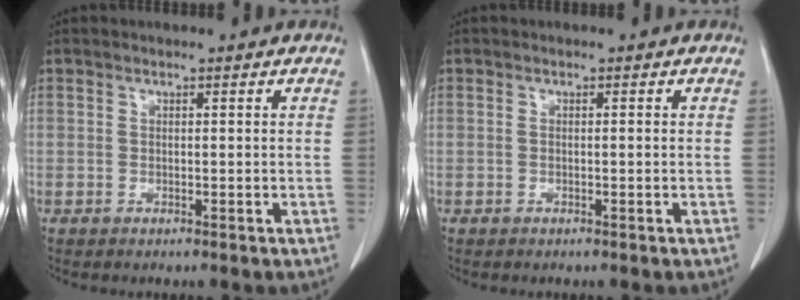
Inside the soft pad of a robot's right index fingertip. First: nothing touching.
{"total": 0.6, "force": [0.0, 0.1, 0.5], "torque": [-0.014, 0.002, 0.002]}